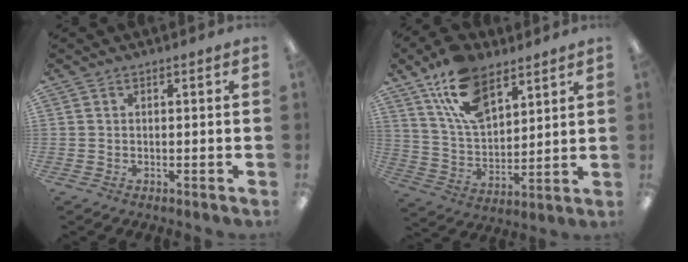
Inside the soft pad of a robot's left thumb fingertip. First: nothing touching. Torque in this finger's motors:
{"motor_torque": [0.20, 0.21, 1.60, -1.17, 0.19]}